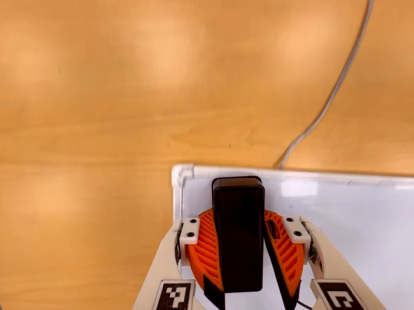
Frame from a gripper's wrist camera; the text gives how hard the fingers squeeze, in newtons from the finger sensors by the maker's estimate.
{"total": 10.5, "left": 12.4, "right": 8.6}